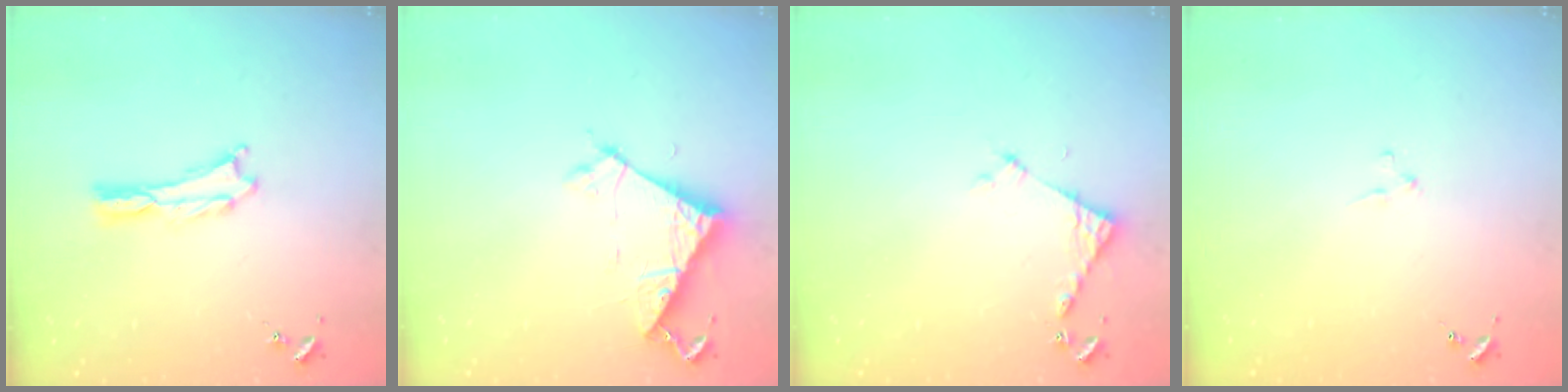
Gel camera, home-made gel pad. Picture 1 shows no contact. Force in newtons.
{"total": 6.4, "press": 6.4, "slide": 0.4}
{"total": 3.9, "press": 3.9, "slide": 0.3}
{"total": 2.0, "press": 2.0, "slide": 0.2}